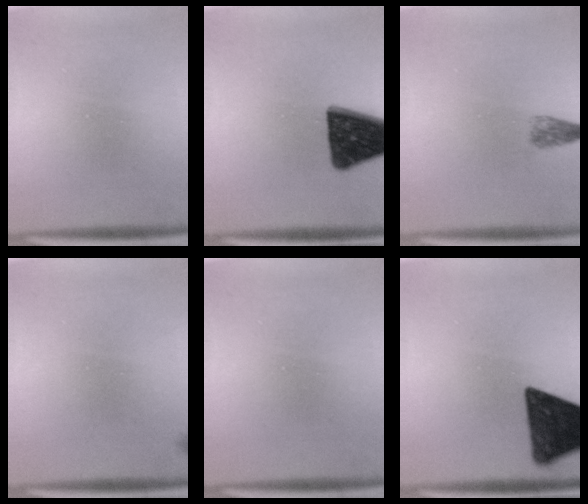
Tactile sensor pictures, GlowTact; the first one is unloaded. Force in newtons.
{"total": 14.8}
{"total": 1.4}
{"total": 0.6}
{"total": 0.0}
{"total": 14.3}